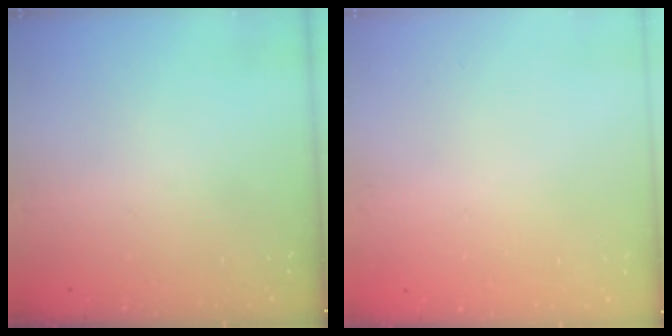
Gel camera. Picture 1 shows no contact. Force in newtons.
{"total": 0.0}